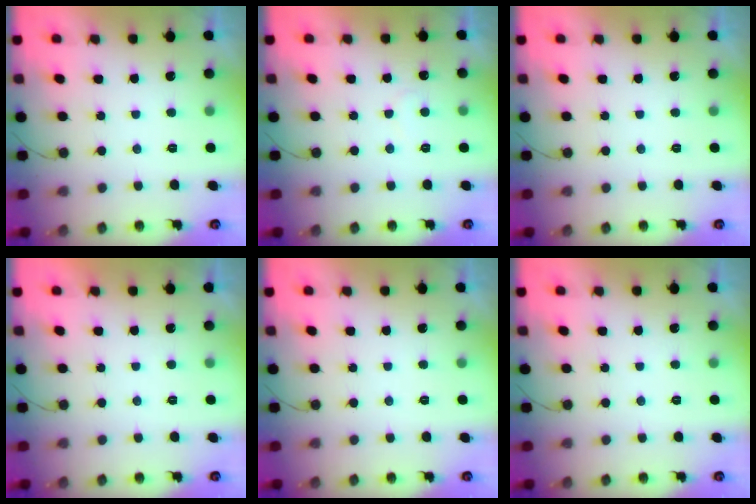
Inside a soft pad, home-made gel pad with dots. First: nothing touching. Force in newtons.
{"total": 5.3, "press": 5.3, "slide": 0.3}
{"total": 0.0}
{"total": 1.7, "press": 1.7, "slide": 0.0}
{"total": 0.0}
{"total": 0.0}